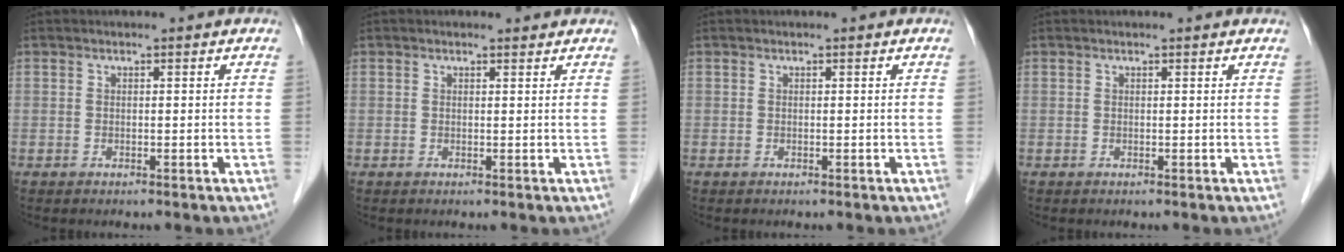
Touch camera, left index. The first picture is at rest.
{"total": 0.7, "force": [0.6, 0.3, 0.1], "torque": [-0.010, -0.003, 0.006]}
{"total": 0.0}
{"total": 0.7, "force": [0.7, 0.1, 0.2], "torque": [-0.010, 0.002, 0.004]}